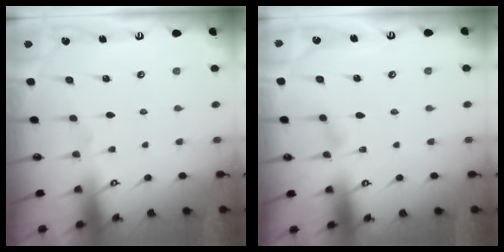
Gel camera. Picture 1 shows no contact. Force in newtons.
{"total": 4.0, "press": 3.9, "slide": 0.4}